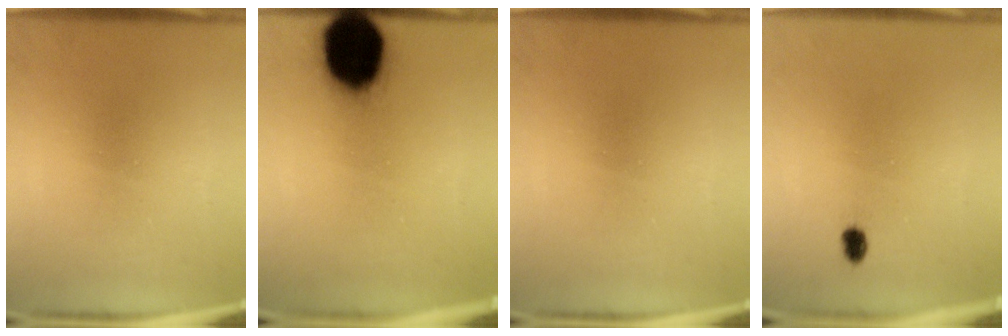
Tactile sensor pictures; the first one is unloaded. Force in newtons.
{"total": 18.8}
{"total": 0.0}
{"total": 1.9}